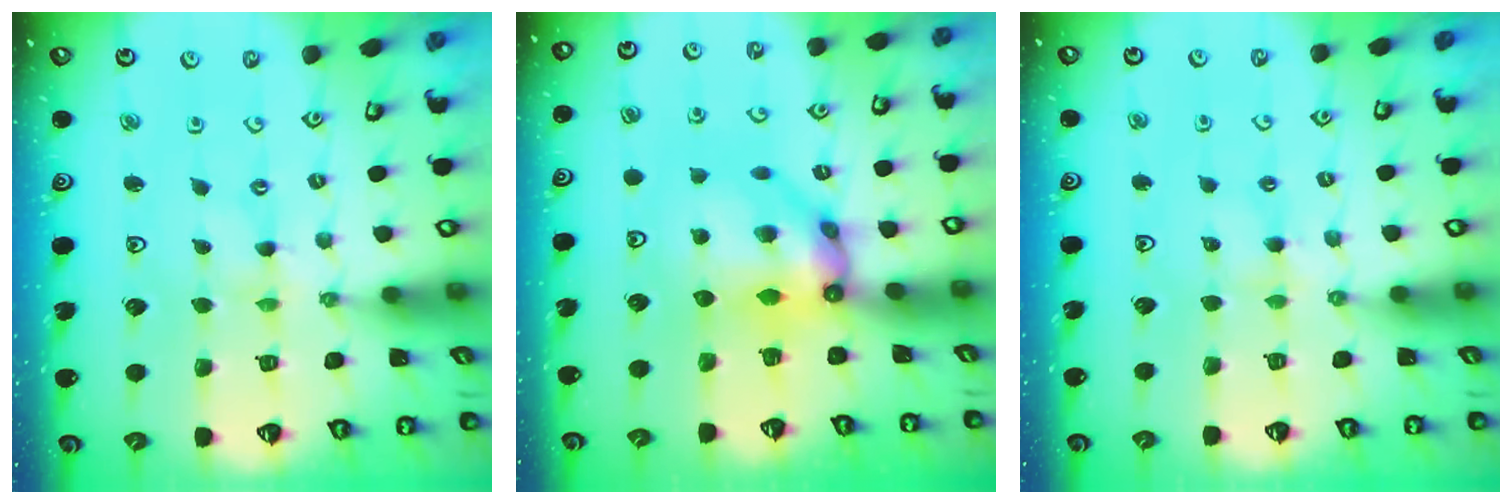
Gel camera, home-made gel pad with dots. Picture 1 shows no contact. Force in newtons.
{"total": 10.3, "press": 10.2, "slide": 0.7}
{"total": 2.7, "press": 2.7, "slide": 0.5}